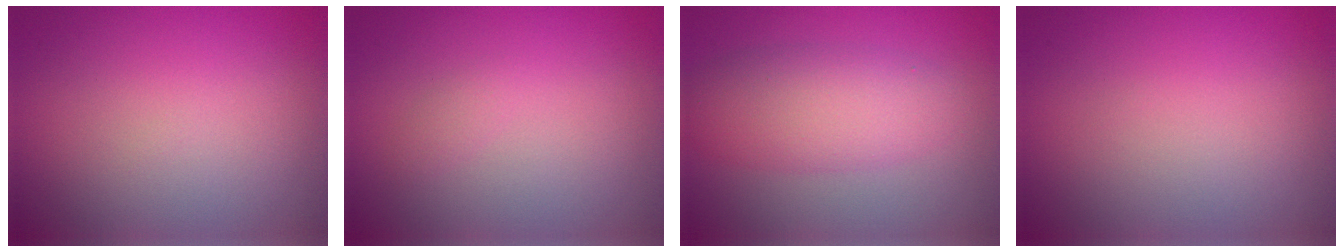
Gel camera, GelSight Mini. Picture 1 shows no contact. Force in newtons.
{"total": 0.7, "press": 0.7, "slide": 0.0}
{"total": 4.9, "press": 4.9, "slide": 0.2}
{"total": 0.0}